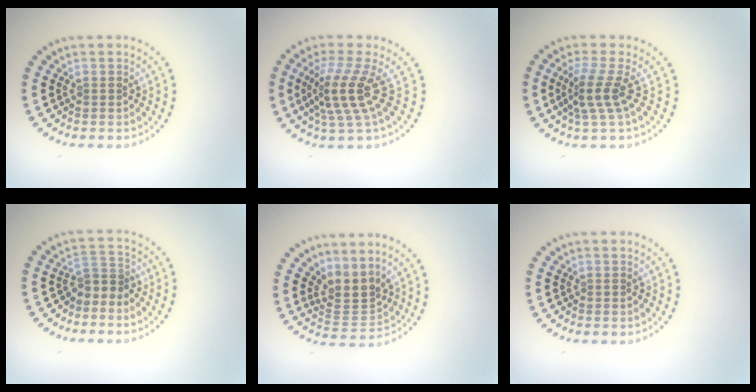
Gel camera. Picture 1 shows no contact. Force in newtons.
{"total": 4.0, "press": 2.8, "slide": 2.9}
{"total": 2.8, "press": 1.9, "slide": 2.1}
{"total": 2.0, "press": 1.3, "slide": 1.6}
{"total": 3.0, "press": 2.1, "slide": 2.1}
{"total": 0.0}